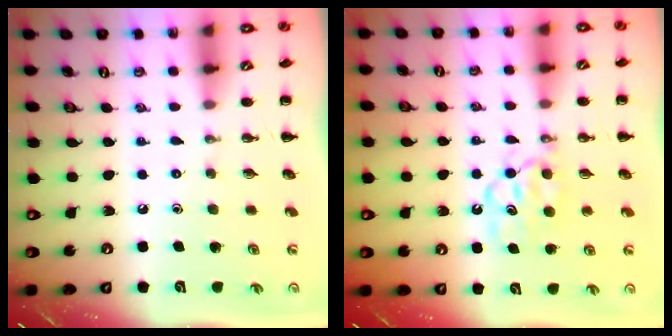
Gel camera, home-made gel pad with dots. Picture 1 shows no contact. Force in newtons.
{"total": 7.0, "press": 7.0, "slide": 0.6}